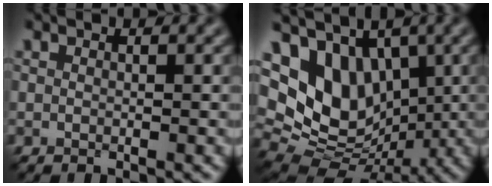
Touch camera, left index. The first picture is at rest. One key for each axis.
{"total": 12.0, "fx": 2.9, "fy": 9.1, "fz": 7.3, "tx": -0.131, "ty": 0.012, "tz": 0.050}